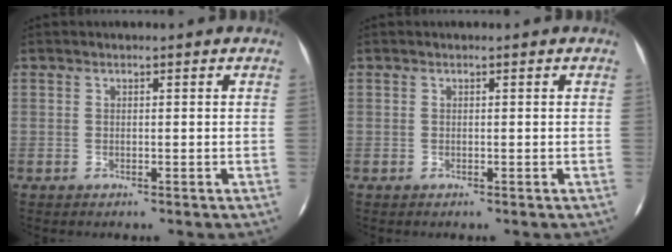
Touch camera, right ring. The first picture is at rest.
{"total": 0.0}